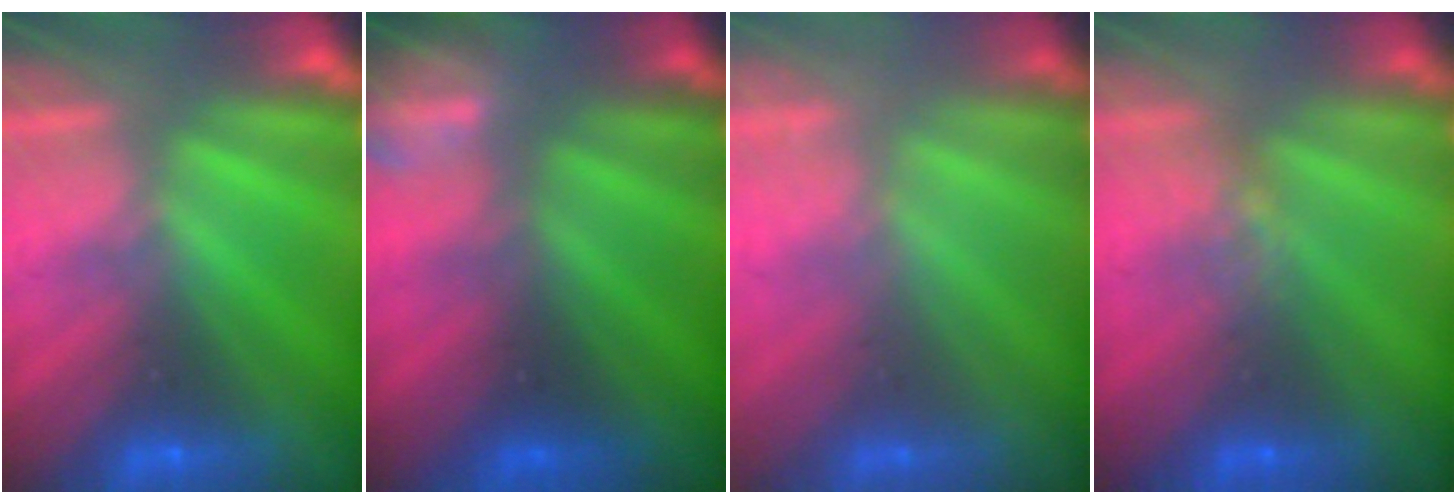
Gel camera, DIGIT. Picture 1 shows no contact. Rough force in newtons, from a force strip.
{"total": 5.6}
{"total": 1.8}
{"total": 3.8}